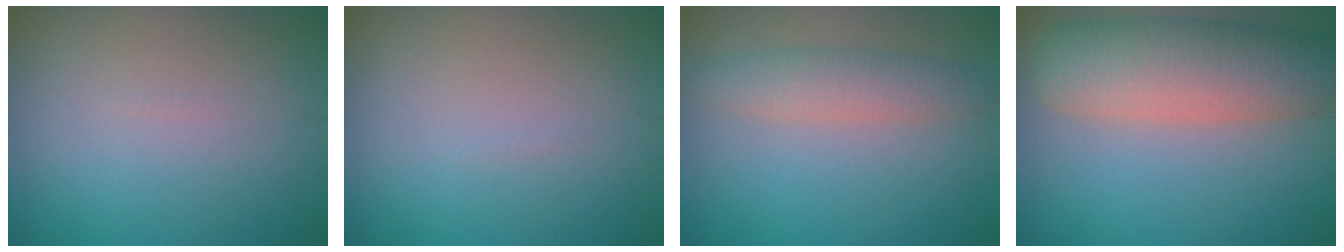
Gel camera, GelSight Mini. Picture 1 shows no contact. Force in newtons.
{"total": 0.0}
{"total": 3.0, "press": 3.0, "slide": 0.0}
{"total": 8.1, "press": 8.1, "slide": 0.5}